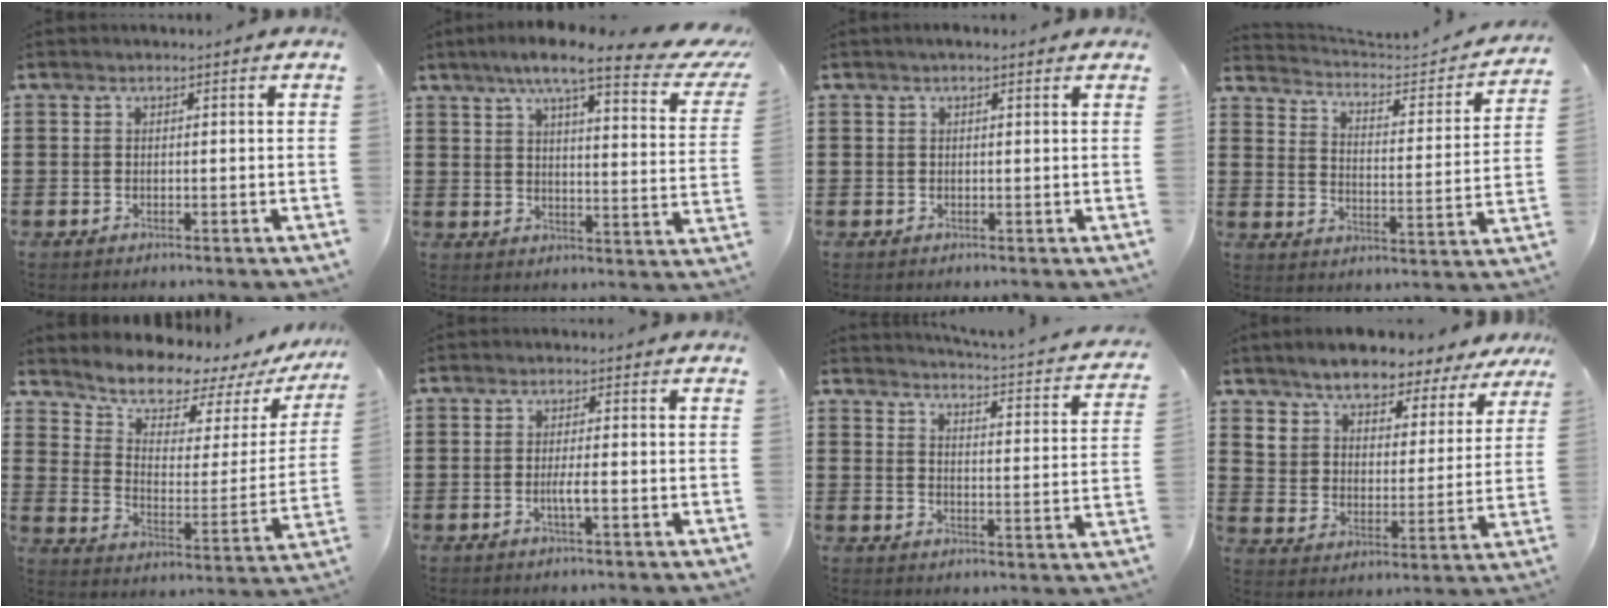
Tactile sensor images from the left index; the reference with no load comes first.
{"total": 9.8, "force": [7.1, 1.4, 6.7], "torque": [-0.120, -0.037, 0.110]}
{"total": 1.1, "force": [0.7, 0.8, 0.4], "torque": [-0.011, 0.006, 0.013]}
{"total": 3.2, "force": [3.0, 0.5, 0.8], "torque": [-0.037, -0.025, 0.042]}
{"total": 7.1, "force": [6.7, 1.8, 1.4], "torque": [-0.052, -0.059, 0.114]}
{"total": 2.6, "force": [-0.8, 0.2, 2.5], "torque": [-0.050, -0.004, -0.017]}
{"total": 3.1, "force": [3.0, -0.5, 0.7], "torque": [-0.026, -0.036, 0.041]}
{"total": 6.3, "force": [6.1, 1.3, 0.8], "torque": [-0.052, -0.039, 0.105]}